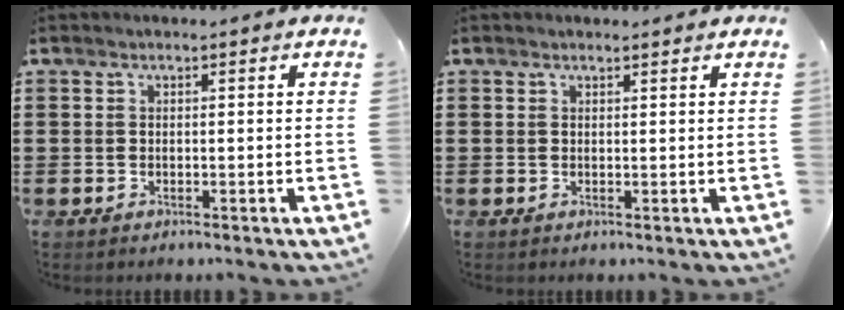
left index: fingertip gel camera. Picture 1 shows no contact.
{"total": 0.7, "force": [0.7, 0.1, 0.2], "torque": [-0.005, 0.000, 0.014]}